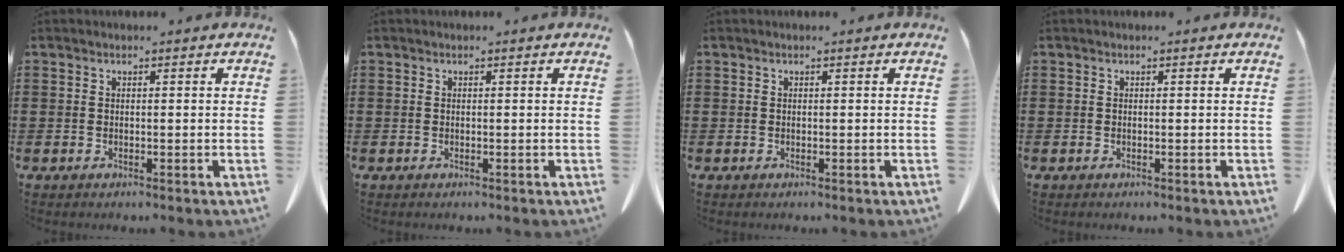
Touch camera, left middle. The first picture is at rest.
{"total": 0.0}
{"total": 0.0}
{"total": 0.0}